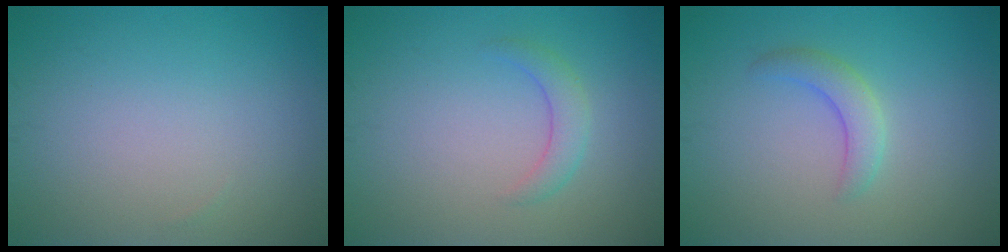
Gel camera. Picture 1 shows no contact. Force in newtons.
{"total": 1.9, "press": 1.9, "slide": 0.2}
{"total": 2.3, "press": 2.2, "slide": 0.2}